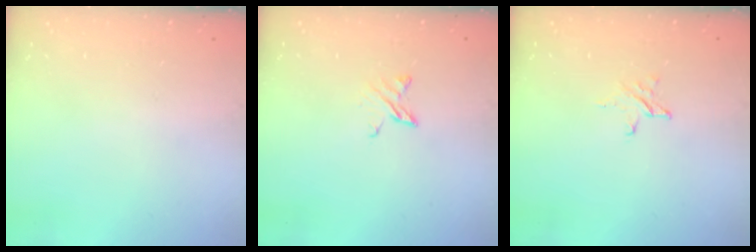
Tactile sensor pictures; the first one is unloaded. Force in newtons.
{"total": 4.1, "press": 4.1, "slide": 0.4}
{"total": 3.5, "press": 3.5, "slide": 0.4}